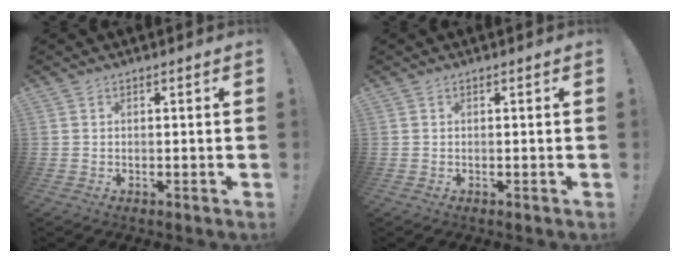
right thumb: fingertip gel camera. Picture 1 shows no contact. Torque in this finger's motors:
{"motor_torque": [-0.06, 0.06, -0.02, 0.02, 0.01]}